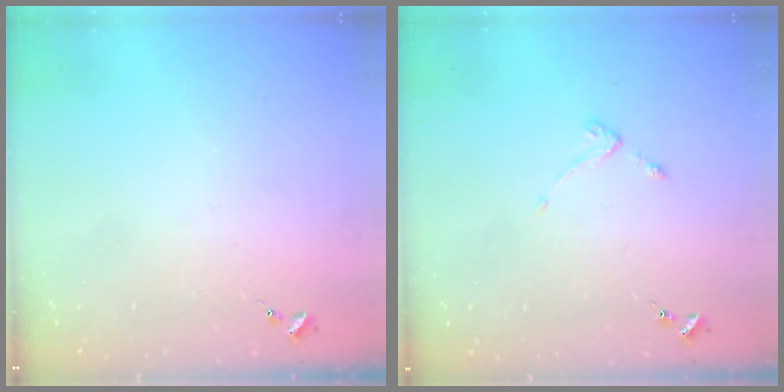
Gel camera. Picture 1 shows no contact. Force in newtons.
{"total": 2.6, "press": 2.6, "slide": 0.5}